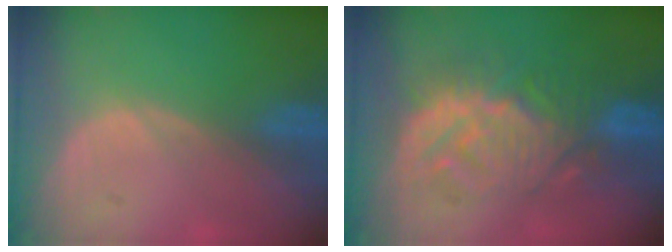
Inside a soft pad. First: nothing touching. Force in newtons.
{"total": 9.5, "press": 9.4, "slide": 0.5}